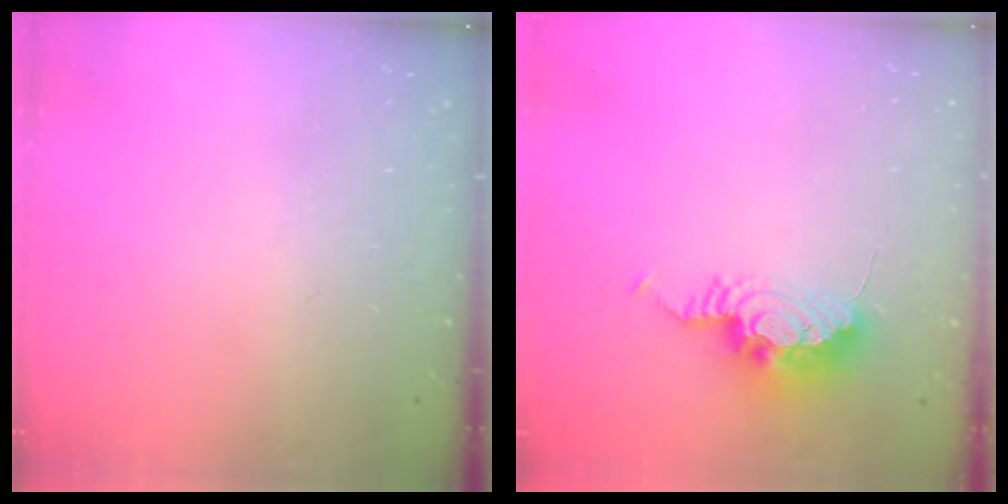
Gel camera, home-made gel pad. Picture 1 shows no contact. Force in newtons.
{"total": 10.6, "press": 10.3, "slide": 2.3}